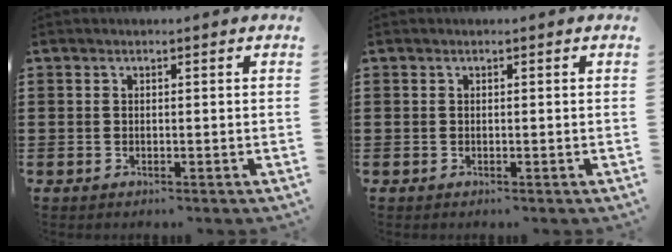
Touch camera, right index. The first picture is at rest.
{"total": 0.0}